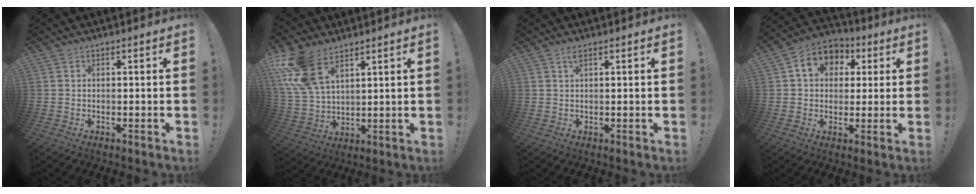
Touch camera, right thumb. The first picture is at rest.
{"total": 14.2, "force": [8.5, 7.5, 8.6], "torque": [-0.182, -0.031, 0.164]}
{"total": 1.4, "force": [0.8, 0.0, 1.2], "torque": [-0.022, 0.000, 0.012]}
{"total": 10.5, "force": [3.0, 8.5, 5.3], "torque": [-0.077, 0.001, 0.059]}